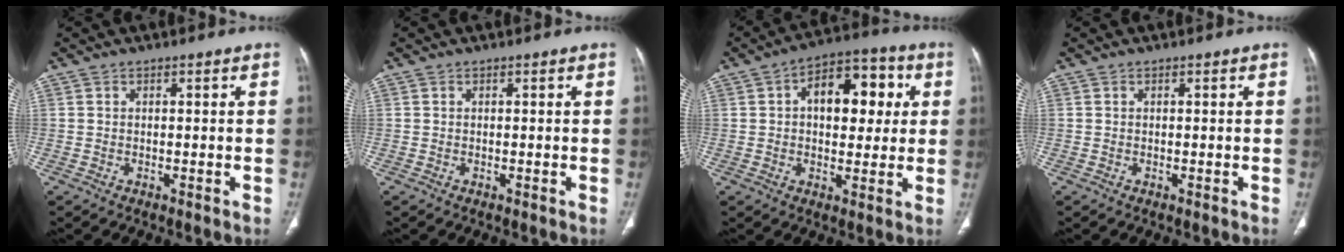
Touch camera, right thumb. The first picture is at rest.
{"total": 0.0}
{"total": 13.6, "force": [2.8, 8.0, 10.6], "torque": [-0.113, 0.017, 0.036]}
{"total": 0.0}